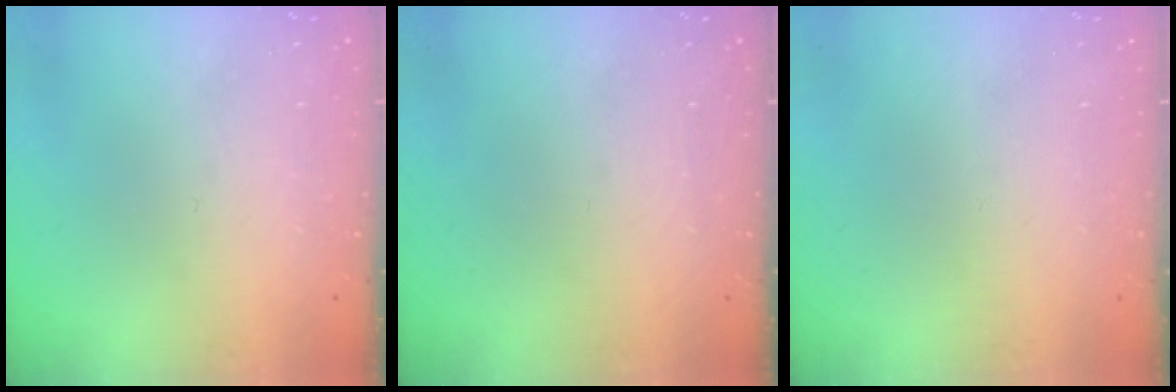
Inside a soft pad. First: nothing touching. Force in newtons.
{"total": 0.0}
{"total": 1.5, "press": 1.5, "slide": 0.1}